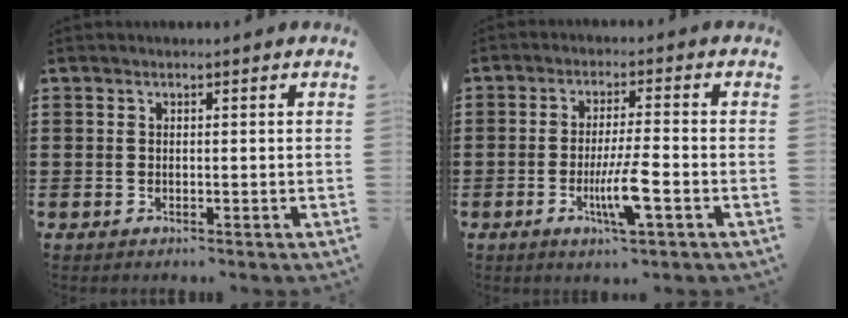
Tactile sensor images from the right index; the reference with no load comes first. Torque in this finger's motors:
{"motor_torque": [2.14, 0.00, 0.24, 0.08]}